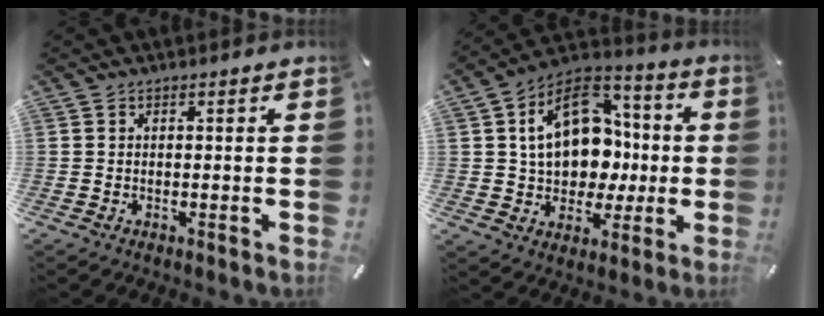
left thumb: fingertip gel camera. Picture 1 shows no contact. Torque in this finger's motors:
{"motor_torque": [2.50, 2.50, 0.41, -0.06, 0.57]}